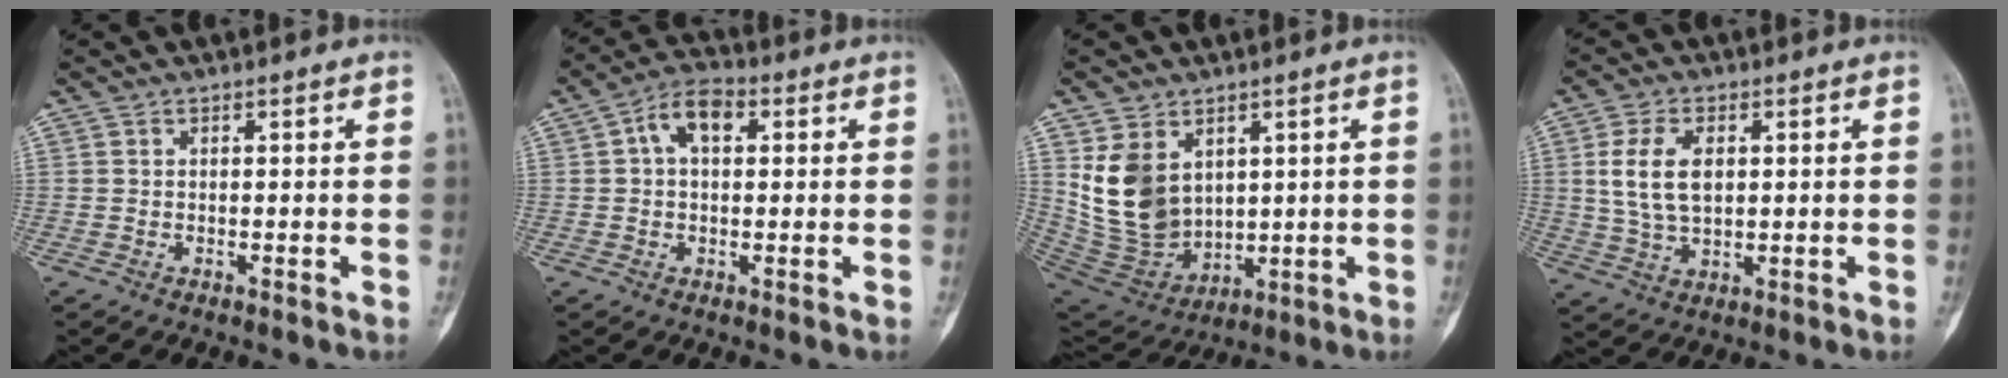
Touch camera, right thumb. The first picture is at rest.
{"total": 7.0, "force": [1.6, 4.4, 5.3], "torque": [-0.083, 0.021, 0.020]}
{"total": 13.1, "force": [4.1, 9.6, 7.9], "torque": [-0.125, -0.026, 0.110]}
{"total": 8.9, "force": [1.6, 5.2, 7.0], "torque": [-0.133, -0.003, 0.036]}